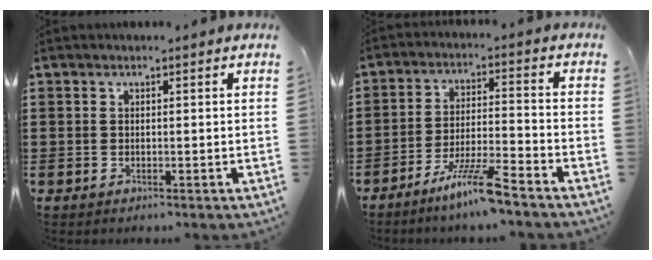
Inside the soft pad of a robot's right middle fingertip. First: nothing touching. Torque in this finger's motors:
{"motor_torque": [1.71, -0.43, 0.36, 0.18]}